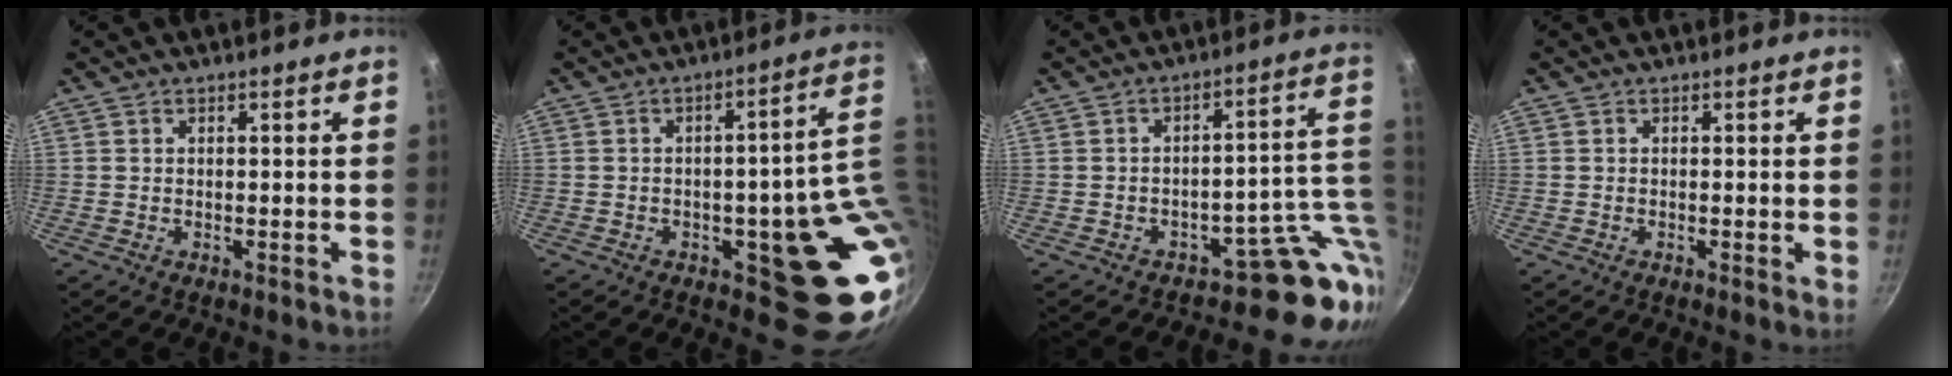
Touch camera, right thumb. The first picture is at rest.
{"total": 15.2, "force": [-0.3, 6.4, 13.8], "torque": [-0.104, 0.001, 0.006]}
{"total": 12.2, "force": [-4.6, 7.8, 8.2], "torque": [-0.021, 0.038, -0.065]}
{"total": 0.7, "force": [0.0, 0.0, 0.7], "torque": [-0.009, -0.003, -0.005]}